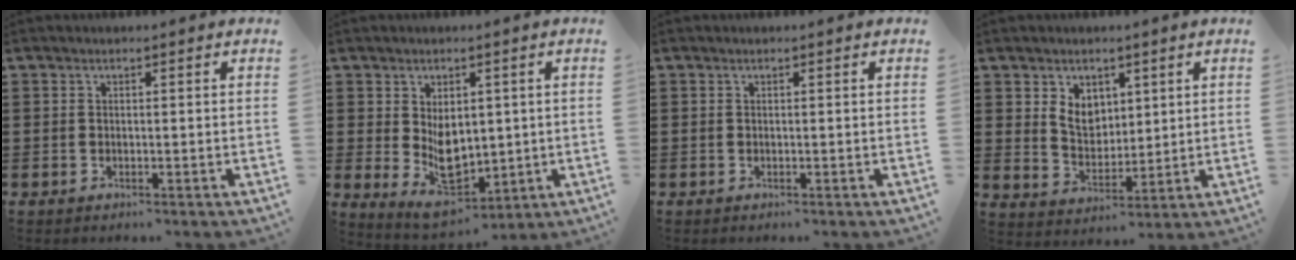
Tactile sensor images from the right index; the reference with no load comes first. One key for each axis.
{"total": 6.8, "fx": -0.1, "fy": 4.9, "fz": 4.8, "tx": -0.075, "ty": 0.003, "tz": -0.001}
{"total": 0.0}
{"total": 5.4, "fx": 2.3, "fy": 4.2, "fz": 2.5, "tx": -0.057, "ty": 0.011, "tz": 0.041}